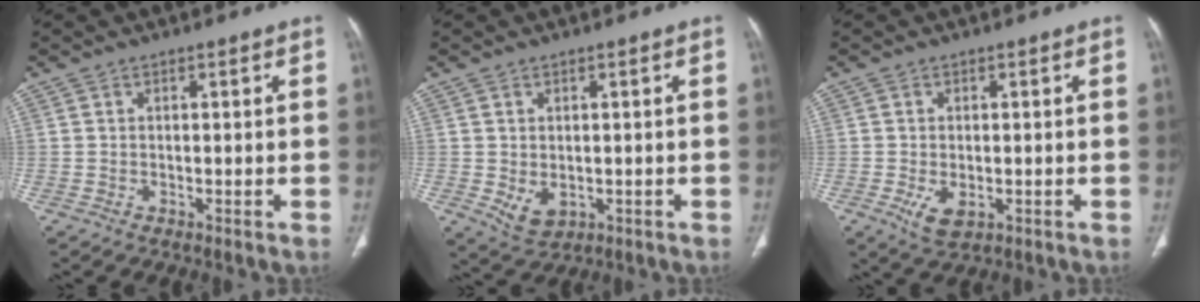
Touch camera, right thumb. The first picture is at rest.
{"total": 4.3, "force": [-0.6, 3.1, 3.0], "torque": [-0.046, -0.007, 0.009]}
{"total": 4.3, "force": [-1.3, 2.4, 3.3], "torque": [-0.060, -0.008, -0.014]}